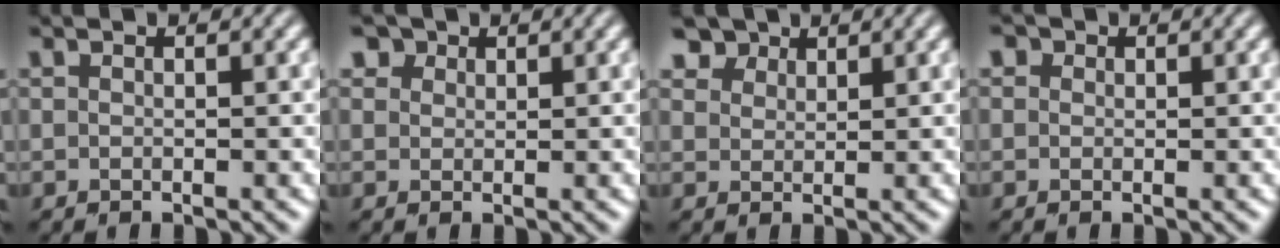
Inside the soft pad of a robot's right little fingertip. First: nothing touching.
{"total": 2.9, "force": [2.0, 1.9, 1.0], "torque": [-0.028, 0.000, 0.031]}
{"total": 4.2, "force": [3.3, 2.3, 1.3], "torque": [-0.043, -0.005, 0.067]}
{"total": 1.3, "force": [0.6, 1.0, 0.4], "torque": [-0.003, 0.002, -0.006]}